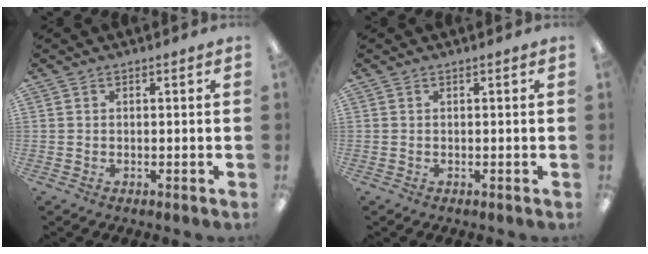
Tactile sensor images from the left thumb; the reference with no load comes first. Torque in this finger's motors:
{"motor_torque": [0.00, 0.00, 0.00, 0.00, 0.00]}